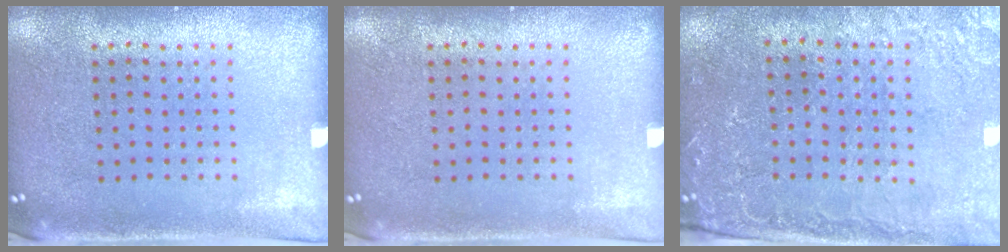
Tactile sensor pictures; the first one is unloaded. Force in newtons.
{"total": 0.0}
{"total": 0.6, "press": 0.4, "slide": 0.4}